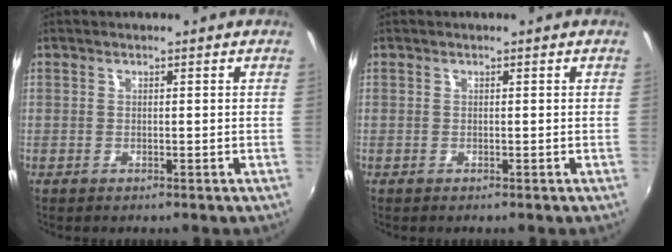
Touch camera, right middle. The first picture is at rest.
{"total": 0.0}